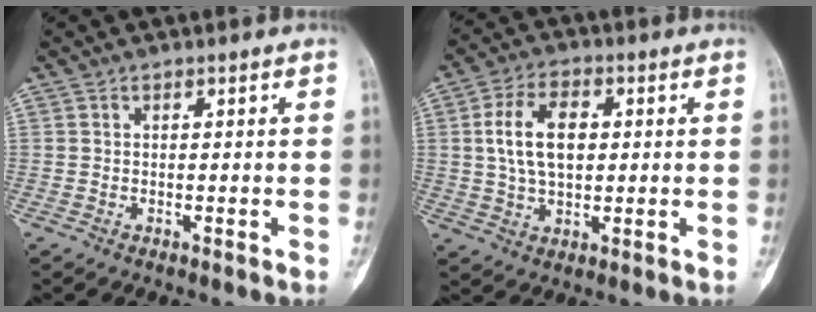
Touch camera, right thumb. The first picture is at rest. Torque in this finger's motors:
{"motor_torque": [1.04, 1.92, 0.53, -0.39, 0.16]}